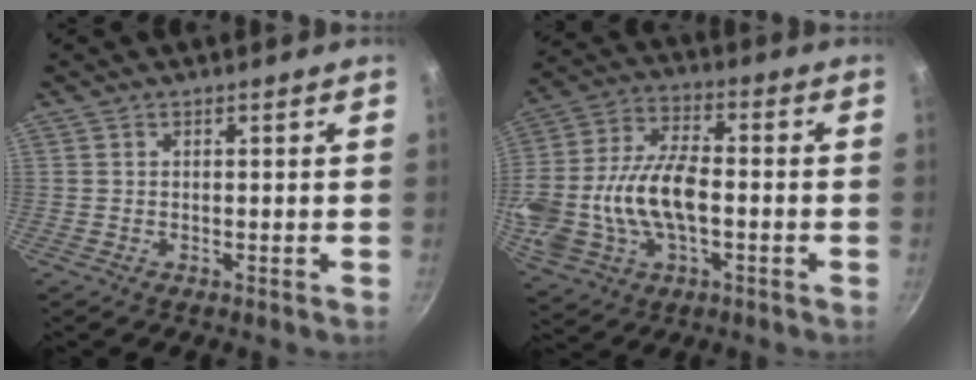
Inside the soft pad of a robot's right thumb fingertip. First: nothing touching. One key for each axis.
{"total": 20.7, "fx": -2.8, "fy": 12.1, "fz": 16.6, "tx": -0.368, "ty": 0.022, "tz": -0.040}